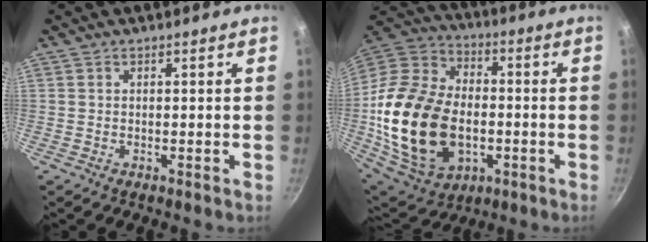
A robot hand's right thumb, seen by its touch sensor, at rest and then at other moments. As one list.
[{"total": 27.1, "force": [-4.1, 18.2, 19.8], "torque": [-0.370, 0.026, -0.063]}]